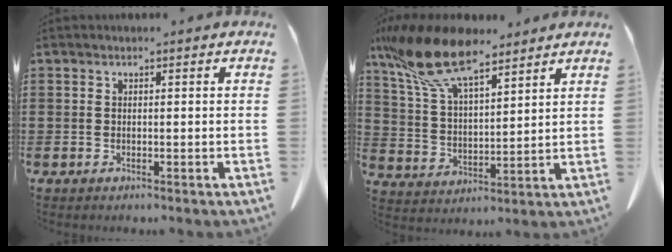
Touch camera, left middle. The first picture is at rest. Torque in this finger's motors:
{"motor_torque": [0.25, 0.05, 0.46, 0.18]}